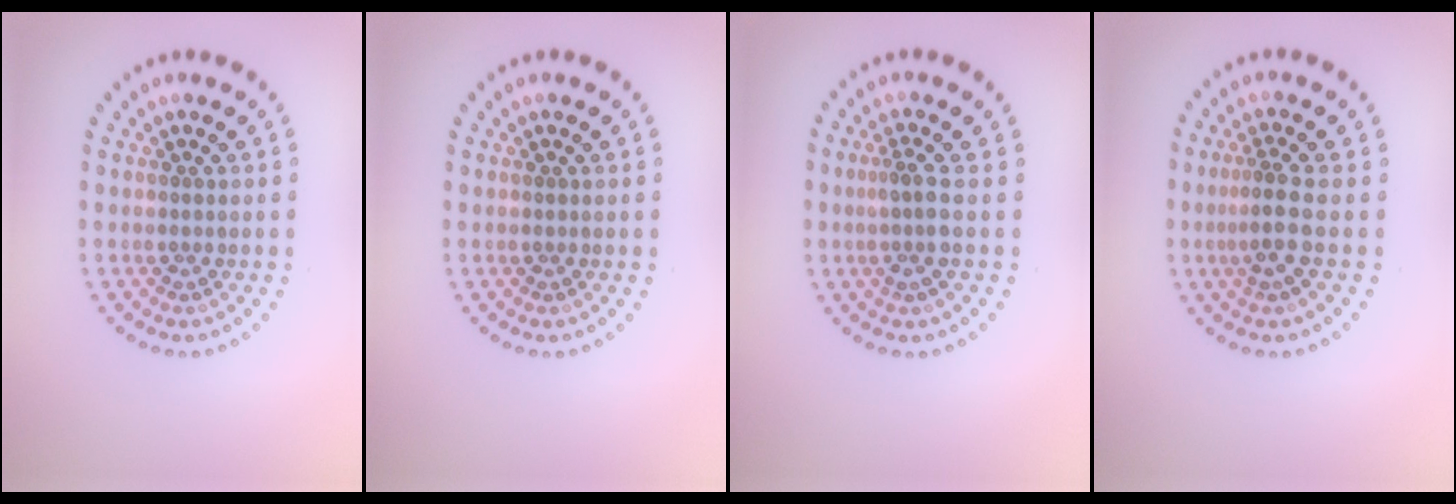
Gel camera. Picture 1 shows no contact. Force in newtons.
{"total": 0.0}
{"total": 2.1, "press": 1.5, "slide": 1.4}
{"total": 2.6, "press": 2.0, "slide": 1.6}